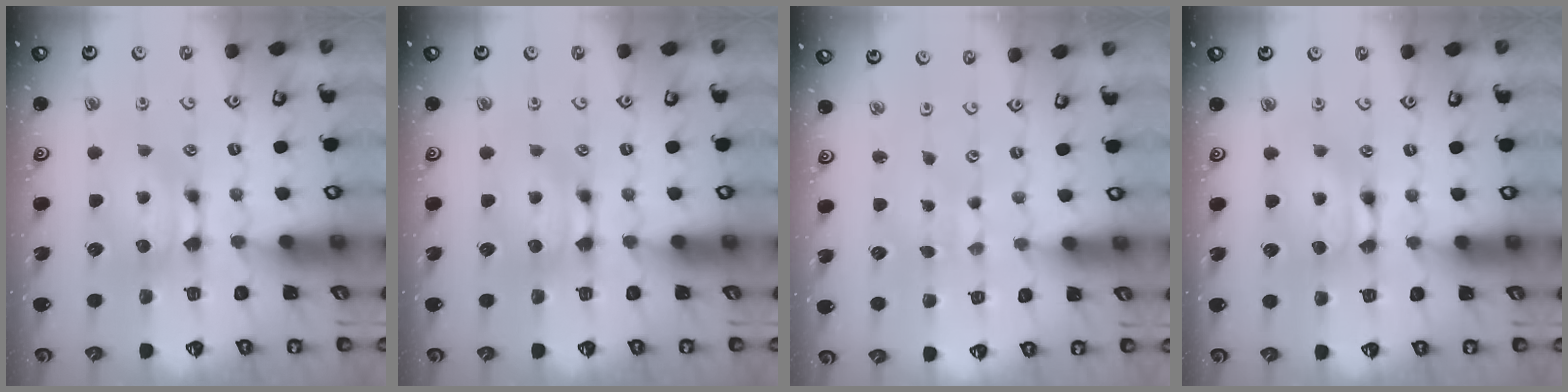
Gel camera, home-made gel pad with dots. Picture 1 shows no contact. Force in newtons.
{"total": 0.0}
{"total": 5.1, "press": 5.1, "slide": 0.2}
{"total": 1.8, "press": 1.8, "slide": 0.1}